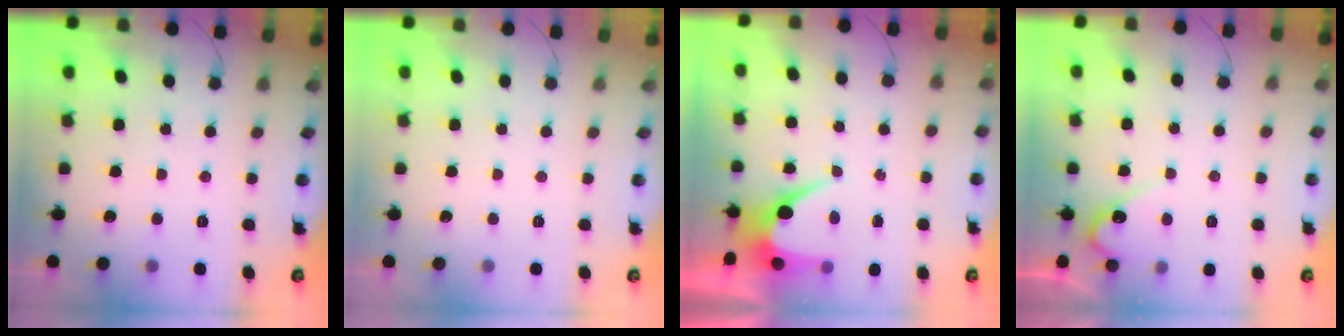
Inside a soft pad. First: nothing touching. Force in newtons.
{"total": 0.0}
{"total": 6.4, "press": 6.4, "slide": 0.4}
{"total": 4.4, "press": 4.4, "slide": 0.4}